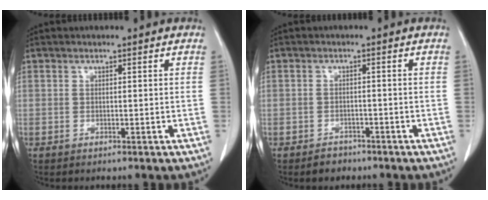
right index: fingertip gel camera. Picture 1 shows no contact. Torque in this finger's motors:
{"motor_torque": [-1.34, 0.00, -0.45, -0.21]}